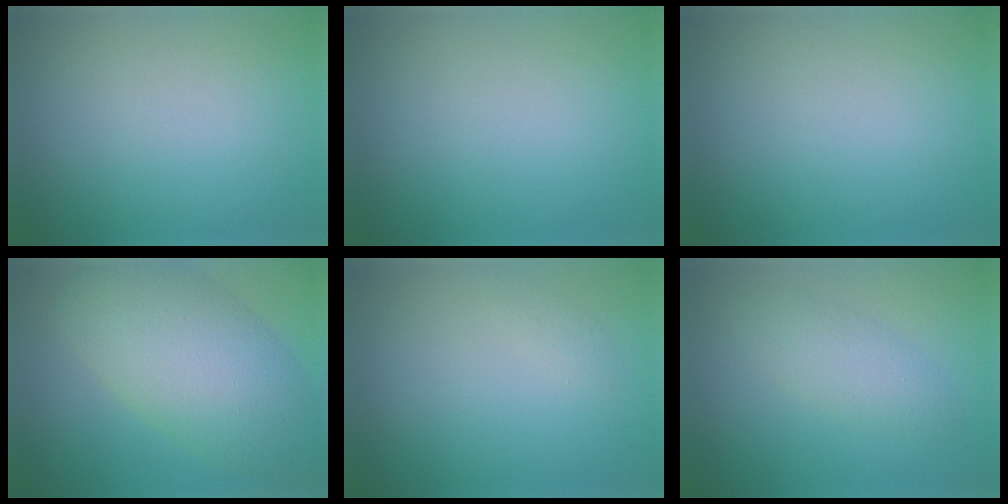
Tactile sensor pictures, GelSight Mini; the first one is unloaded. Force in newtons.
{"total": 0.0}
{"total": 0.0}
{"total": 10.4, "press": 10.4, "slide": 0.6}
{"total": 0.6, "press": 0.6, "slide": 0.1}
{"total": 2.7, "press": 2.7, "slide": 0.1}